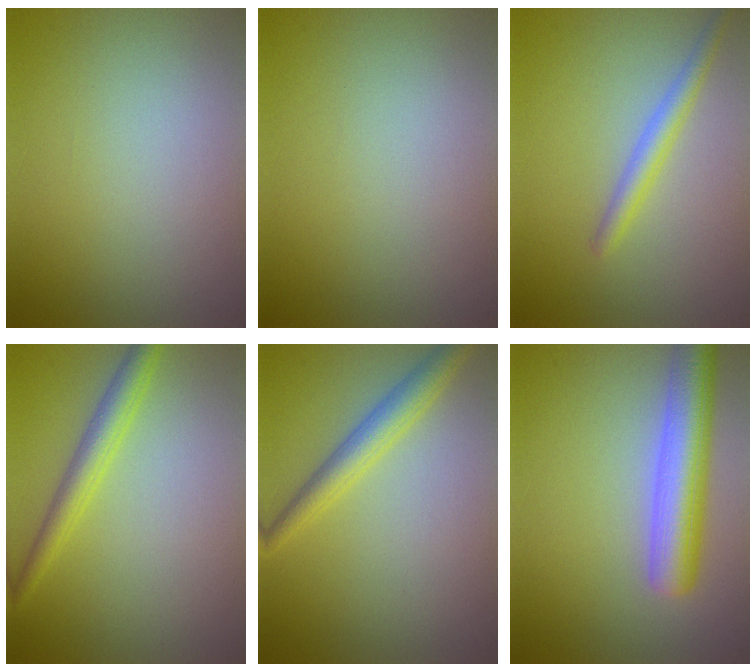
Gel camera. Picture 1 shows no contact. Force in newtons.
{"total": 0.0}
{"total": 2.2, "press": 2.2, "slide": 0.0}
{"total": 2.7, "press": 2.7, "slide": 0.2}
{"total": 2.9, "press": 2.9, "slide": 0.1}
{"total": 6.0, "press": 6.0, "slide": 0.5}